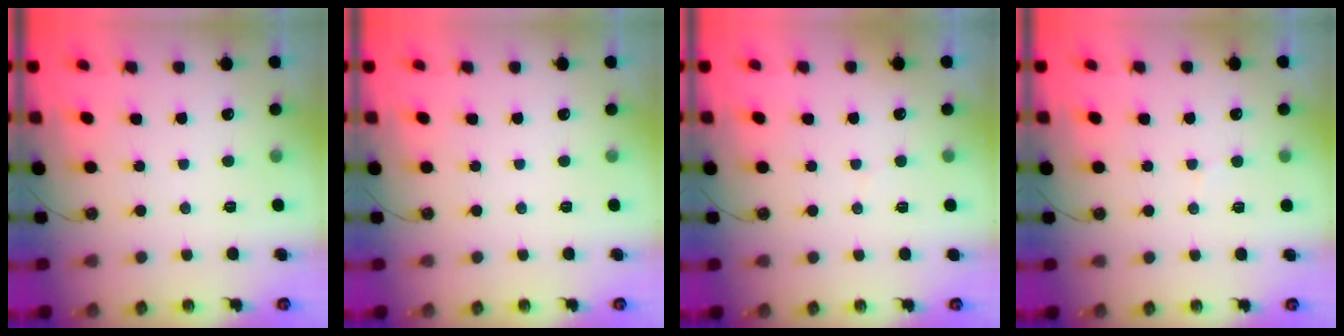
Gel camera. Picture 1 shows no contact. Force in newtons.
{"total": 0.0}
{"total": 3.0, "press": 3.0, "slide": 0.3}
{"total": 6.6, "press": 6.6, "slide": 0.6}